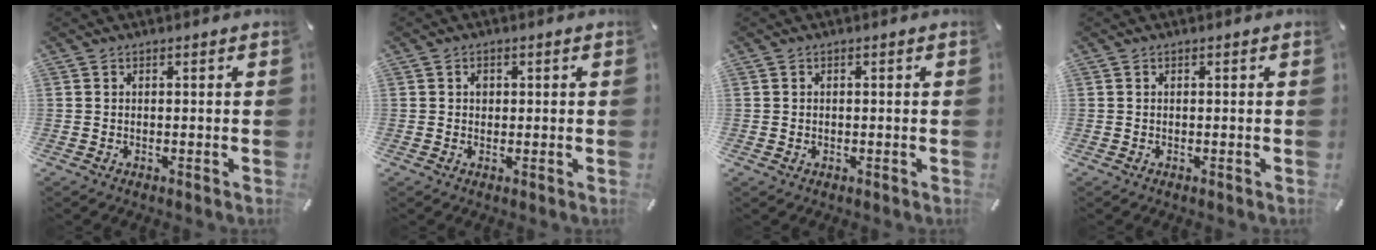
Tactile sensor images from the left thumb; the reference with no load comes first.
{"total": 0.7, "force": [0.1, 0.7, 0.3], "torque": [0.002, 0.000, -0.001]}
{"total": 0.8, "force": [0.0, 0.7, 0.2], "torque": [-0.004, 0.005, -0.001]}
{"total": 0.0}